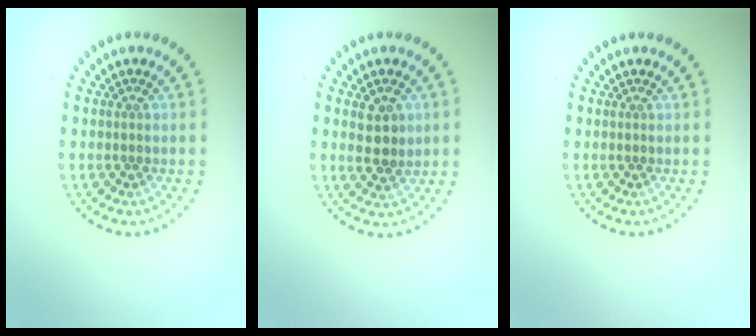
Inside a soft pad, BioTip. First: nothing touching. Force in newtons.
{"total": 2.8, "press": 2.8, "slide": 0.4}
{"total": 0.0}